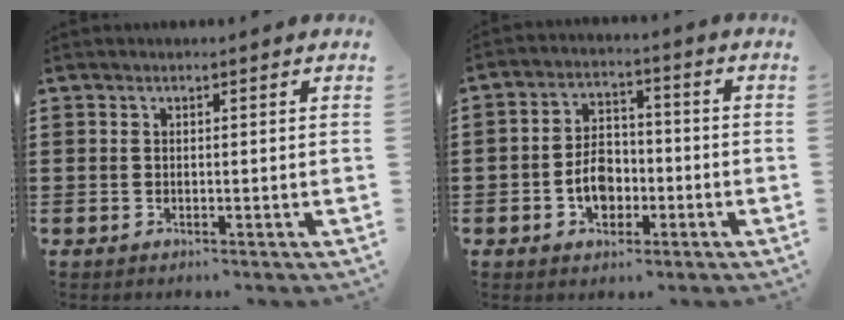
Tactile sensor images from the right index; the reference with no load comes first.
{"total": 5.5, "force": [-1.7, 3.9, 3.5], "torque": [-0.049, 0.003, -0.032]}